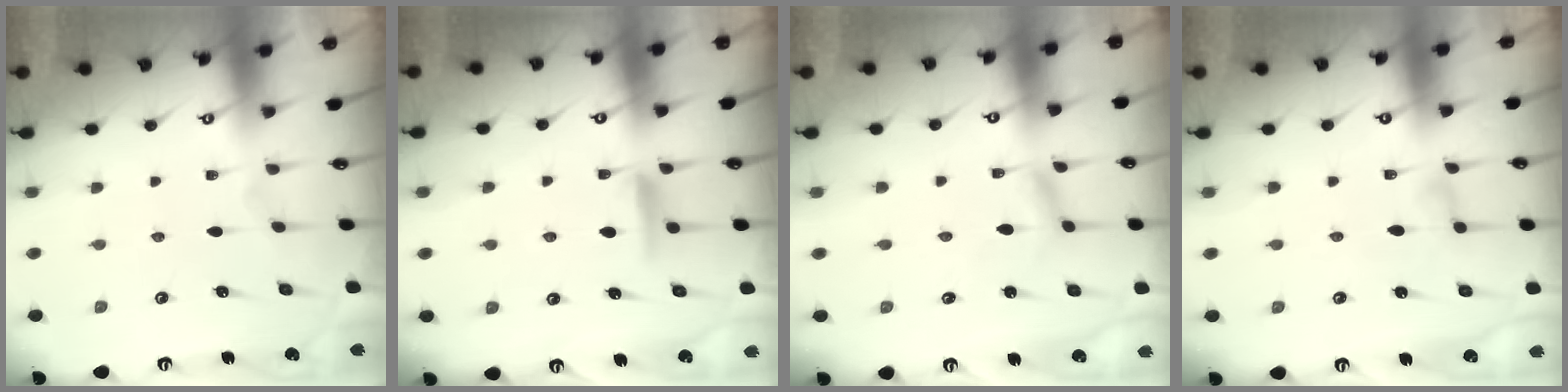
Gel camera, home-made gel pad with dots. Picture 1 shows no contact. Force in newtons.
{"total": 7.1, "press": 7.1, "slide": 0.7}
{"total": 2.9, "press": 2.9, "slide": 0.2}
{"total": 3.2, "press": 3.2, "slide": 0.3}